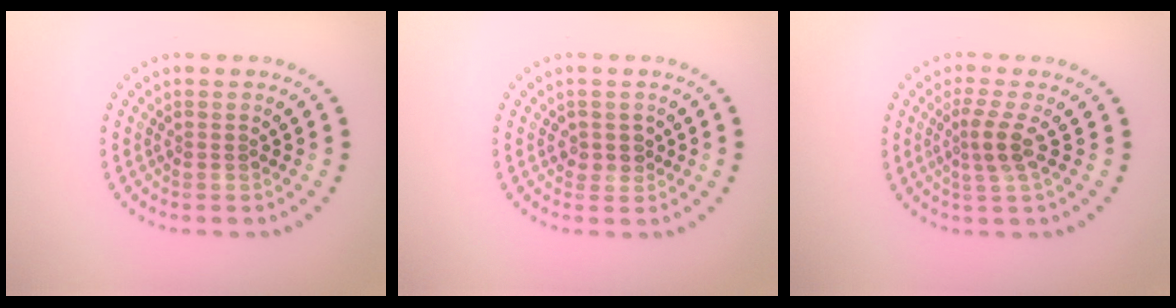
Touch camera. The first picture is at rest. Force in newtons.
{"total": 1.5, "press": 1.2, "slide": 0.9}
{"total": 2.5, "press": 1.8, "slide": 1.7}